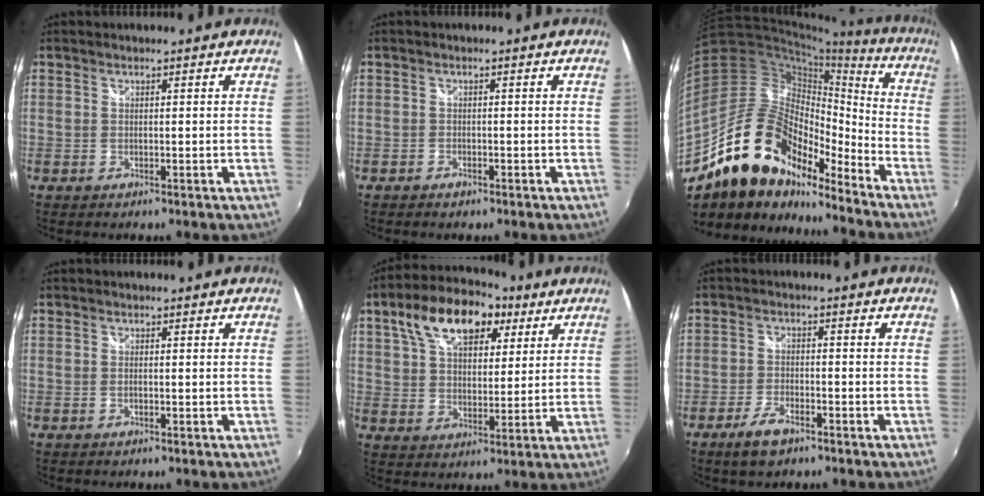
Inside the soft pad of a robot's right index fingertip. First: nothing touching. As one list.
[{"total": 1.3, "force": [-0.9, 0.8, 0.5], "torque": [-0.010, 0.000, -0.015]}, {"total": 21.1, "force": [-15.0, 10.4, 10.5], "torque": [-0.190, 0.008, -0.262]}, {"total": 0.8, "force": [-0.2, 0.3, 0.7], "torque": [-0.016, -0.001, -0.005]}, {"total": 16.3, "force": [8.5, 8.6, 10.9], "torque": [-0.209, 0.046, 0.141]}, {"total": 5.7, "force": [-3.8, 2.4, 3.5], "torque": [-0.087, -0.004, -0.068]}]